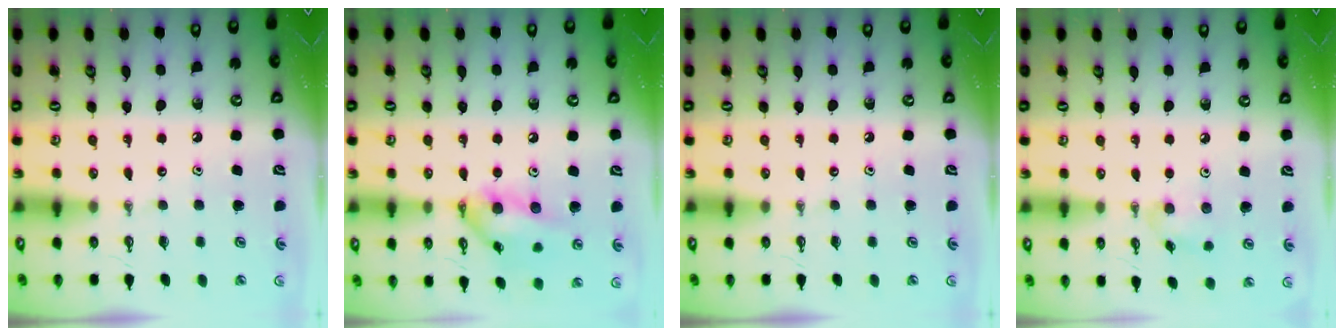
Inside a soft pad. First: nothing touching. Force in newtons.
{"total": 13.6, "press": 13.6, "slide": 1.0}
{"total": 0.0}
{"total": 6.5, "press": 6.4, "slide": 0.7}